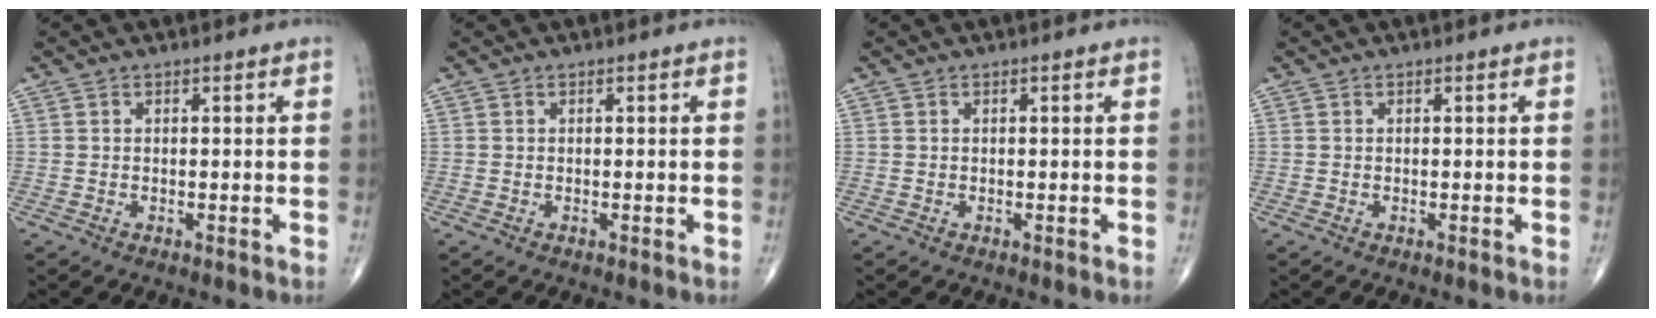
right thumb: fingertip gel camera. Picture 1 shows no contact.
{"total": 0.0}
{"total": 0.0}
{"total": 0.0}